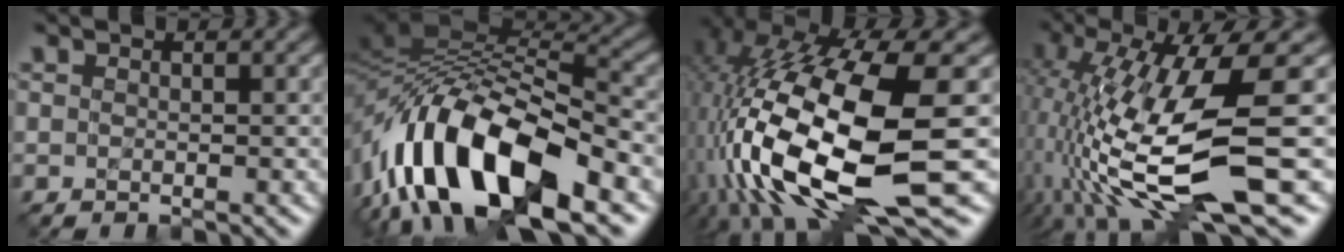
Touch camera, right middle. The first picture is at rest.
{"total": 14.6, "force": [-6.5, 6.4, 11.4], "torque": [-0.201, 0.015, -0.124]}
{"total": 16.4, "force": [-4.2, 6.3, 14.5], "torque": [-0.314, -0.018, -0.068]}
{"total": 12.2, "force": [-2.9, 3.7, 11.2], "torque": [-0.228, -0.014, -0.049]}